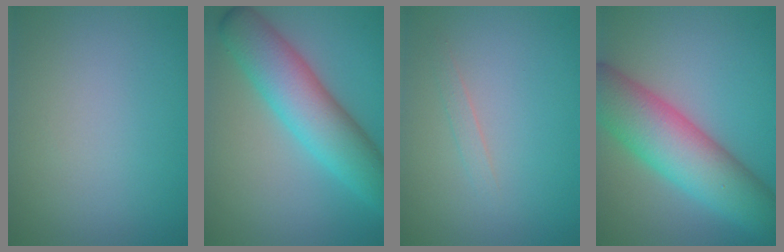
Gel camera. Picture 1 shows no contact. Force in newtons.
{"total": 8.0, "press": 8.0, "slide": 0.2}
{"total": 0.9, "press": 0.9, "slide": 0.0}
{"total": 9.6, "press": 9.6, "slide": 0.3}